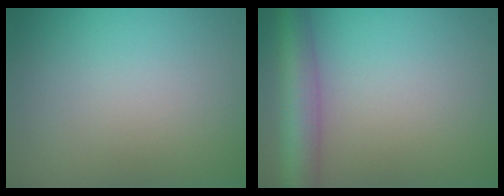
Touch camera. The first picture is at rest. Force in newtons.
{"total": 5.4, "press": 5.4, "slide": 0.3}